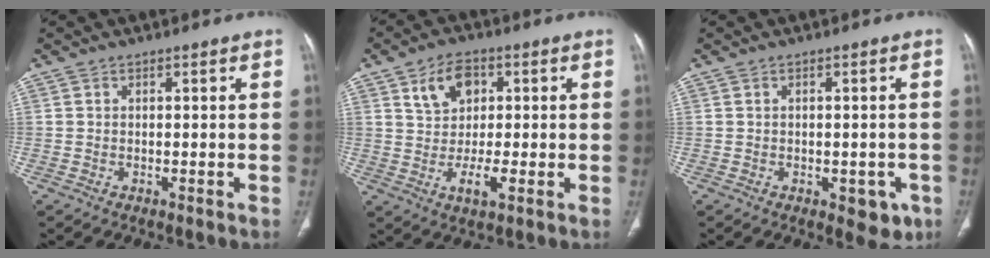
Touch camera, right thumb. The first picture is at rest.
{"total": 8.7, "force": [1.8, 5.6, 6.5], "torque": [-0.094, -0.005, 0.032]}
{"total": 5.0, "force": [-2.0, 2.9, 3.5], "torque": [-0.015, 0.001, -0.018]}